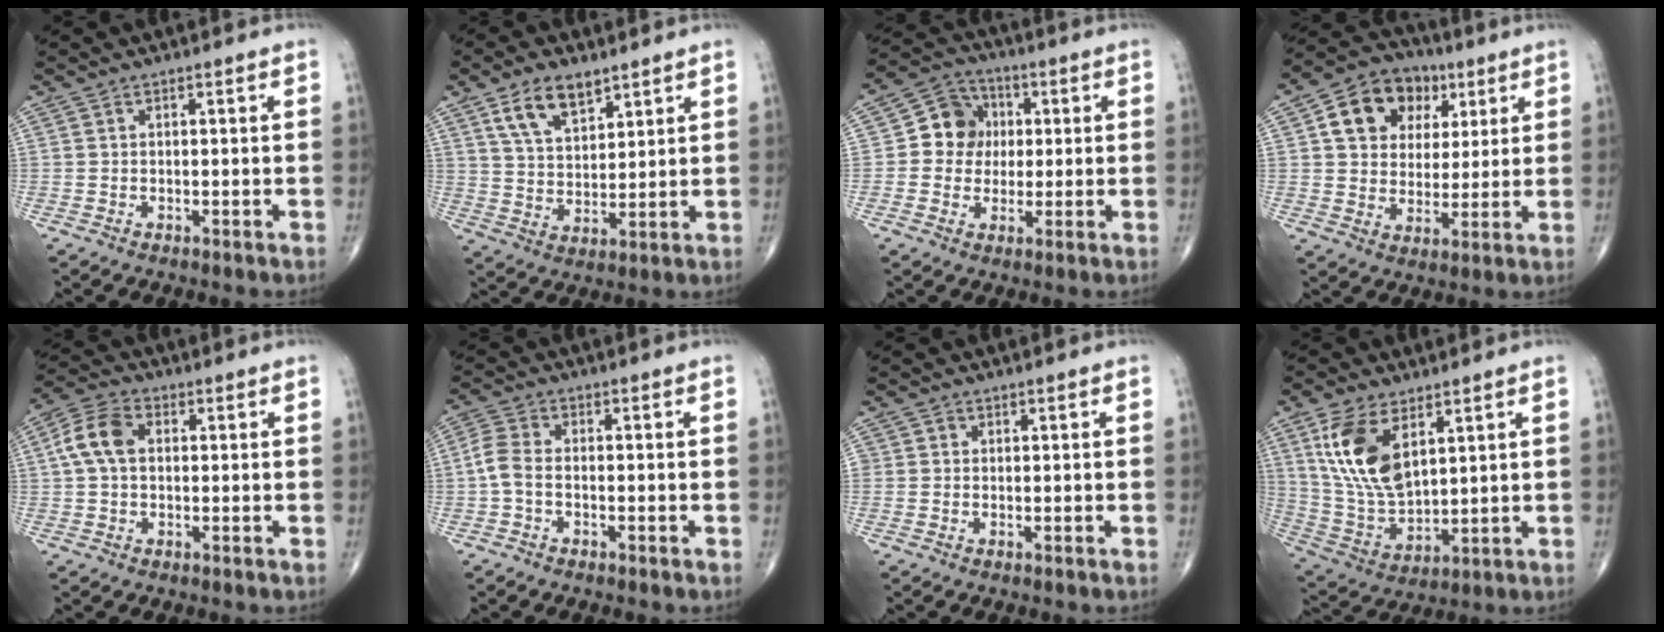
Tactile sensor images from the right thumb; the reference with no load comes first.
{"total": 9.2, "force": [5.6, 4.6, 5.6], "torque": [-0.084, -0.028, 0.110]}
{"total": 9.0, "force": [0.9, 8.0, 3.9], "torque": [-0.024, 0.012, 0.004]}
{"total": 13.7, "force": [5.0, 10.6, 7.0], "torque": [-0.082, 0.000, 0.081]}
{"total": 7.5, "force": [1.0, 4.9, 5.6], "torque": [-0.117, 0.023, 0.014]}
{"total": 4.3, "force": [-1.0, 2.6, 3.3], "torque": [-0.080, 0.015, -0.030]}
{"total": 0.9, "force": [0.1, 0.9, 0.1], "torque": [0.006, 0.003, -0.001]}
{"total": 14.6, "force": [6.1, 7.5, 11.0], "torque": [-0.213, -0.022, 0.133]}